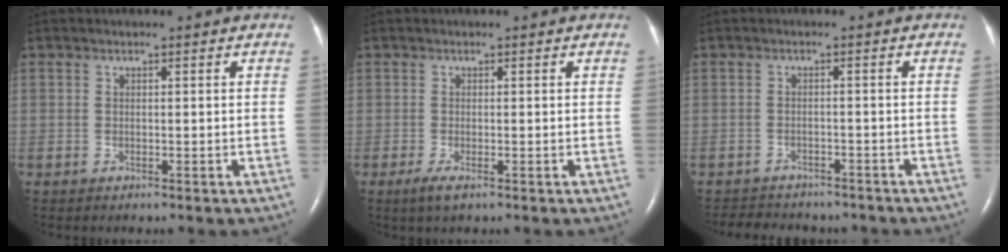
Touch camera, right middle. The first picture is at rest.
{"total": 2.1, "force": [-1.2, 0.4, 1.6], "torque": [-0.041, -0.006, -0.025]}
{"total": 9.9, "force": [-8.9, 3.6, 2.6], "torque": [-0.055, 0.002, -0.109]}